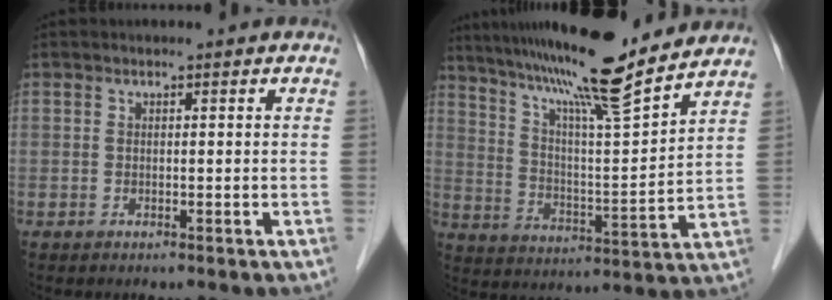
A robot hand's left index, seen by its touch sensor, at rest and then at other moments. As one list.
[{"total": 18.5, "force": [15.5, 0.2, 10.0], "torque": [-0.168, 0.013, 0.249]}]